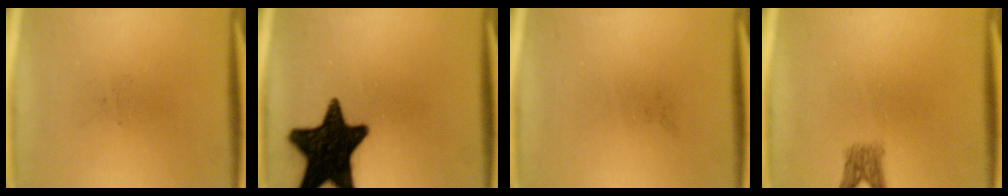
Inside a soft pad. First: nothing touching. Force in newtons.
{"total": 18.4}
{"total": 0.0}
{"total": 2.5}